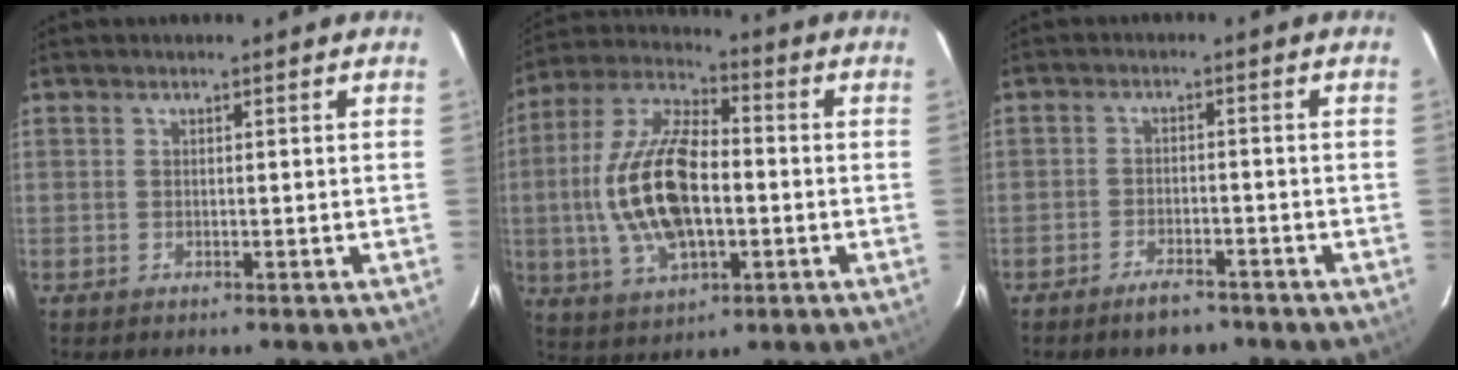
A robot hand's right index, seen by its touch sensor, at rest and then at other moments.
{"total": 18.0, "force": [-1.9, 8.6, 15.7], "torque": [-0.324, 0.005, -0.032]}
{"total": 5.0, "force": [-4.0, 2.1, 2.1], "torque": [-0.052, 0.006, -0.063]}